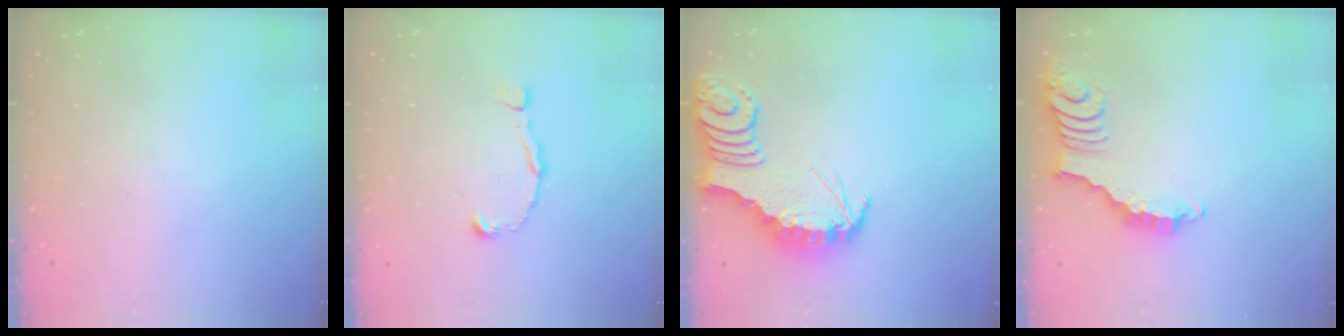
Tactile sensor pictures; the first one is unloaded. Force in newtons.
{"total": 2.6, "press": 2.6, "slide": 0.2}
{"total": 3.9, "press": 3.8, "slide": 0.7}
{"total": 3.2, "press": 3.1, "slide": 0.4}